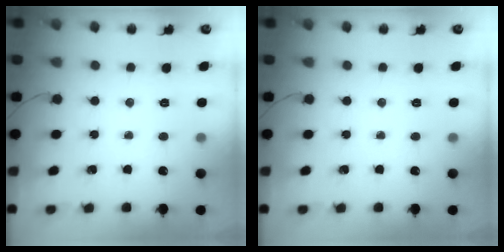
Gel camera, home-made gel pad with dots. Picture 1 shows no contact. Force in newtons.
{"total": 0.0}